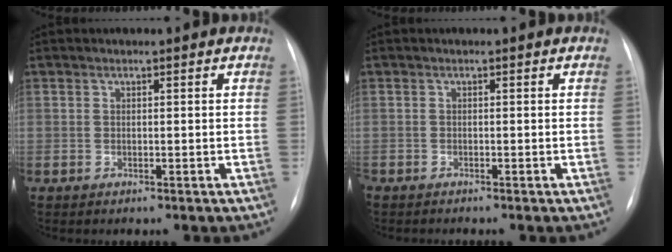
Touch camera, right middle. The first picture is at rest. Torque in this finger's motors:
{"motor_torque": [1.00, -0.95, 0.16, 0.07]}